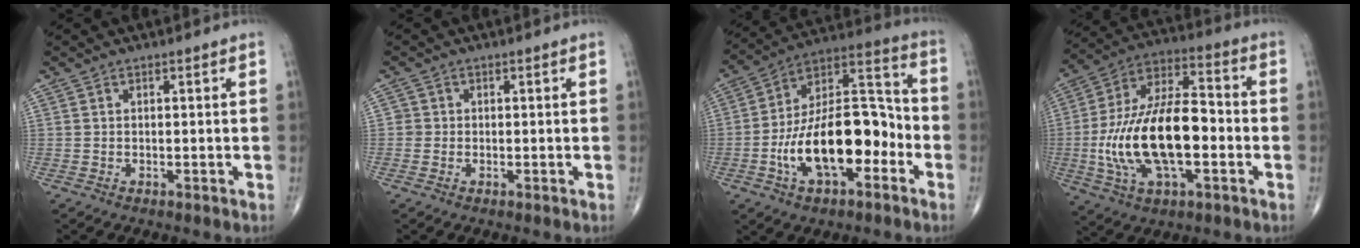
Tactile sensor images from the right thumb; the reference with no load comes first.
{"total": 1.1, "force": [-0.2, 1.1, 0.0], "torque": [0.007, 0.005, -0.006]}
{"total": 20.9, "force": [-6.0, 10.4, 17.2], "torque": [-0.266, 0.054, -0.104]}
{"total": 21.6, "force": [-3.6, 10.1, 18.8], "torque": [-0.357, 0.032, -0.060]}